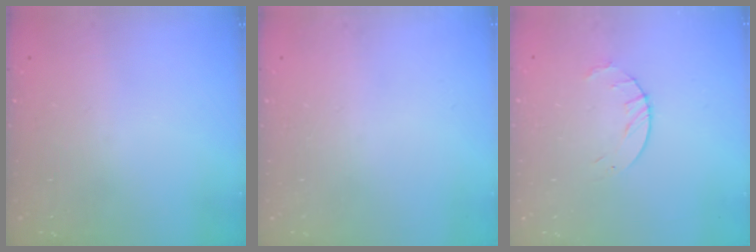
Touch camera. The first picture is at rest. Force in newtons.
{"total": 0.0}
{"total": 3.5, "press": 3.5, "slide": 0.4}